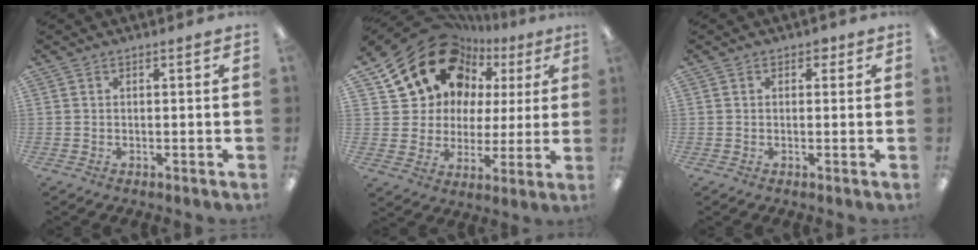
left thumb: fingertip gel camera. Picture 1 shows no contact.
{"total": 19.0, "force": [11.3, 13.9, 6.5], "torque": [-0.132, -0.062, 0.221]}
{"total": 1.5, "force": [0.5, 1.1, 0.9], "torque": [-0.008, 0.001, 0.007]}